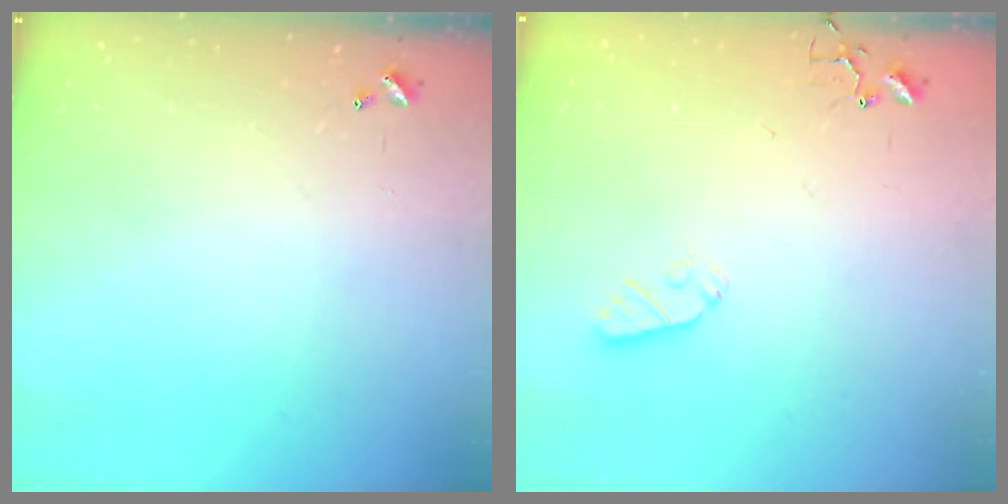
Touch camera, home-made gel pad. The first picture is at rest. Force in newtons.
{"total": 6.2, "press": 6.2, "slide": 0.3}